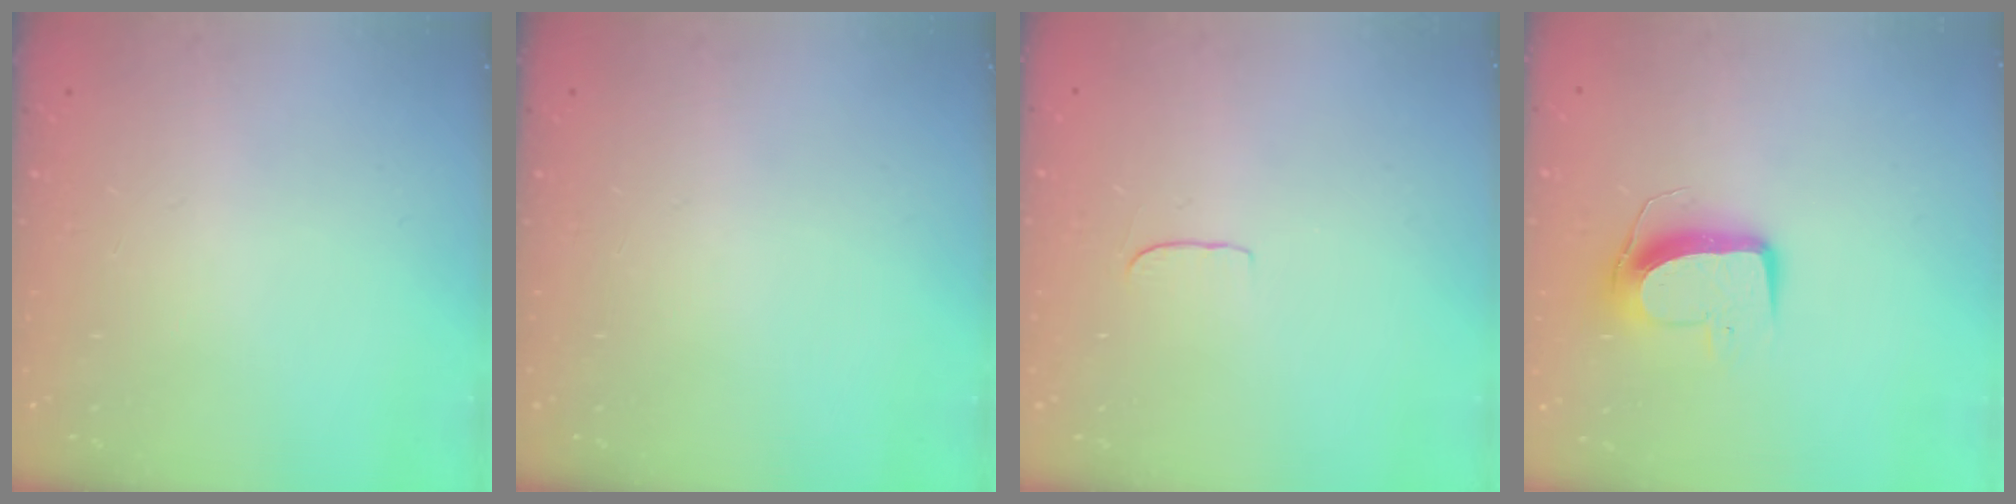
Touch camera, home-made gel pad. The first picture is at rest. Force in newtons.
{"total": 0.0}
{"total": 4.1, "press": 4.1, "slide": 0.3}
{"total": 10.5, "press": 10.5, "slide": 0.4}